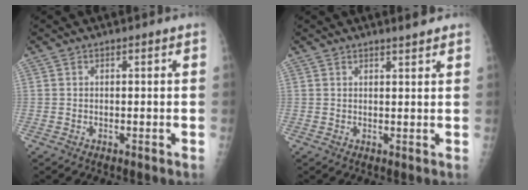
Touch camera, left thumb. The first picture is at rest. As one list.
[{"total": 2.3, "force": [2.0, 0.3, 1.1], "torque": [-0.013, -0.012, 0.027]}]